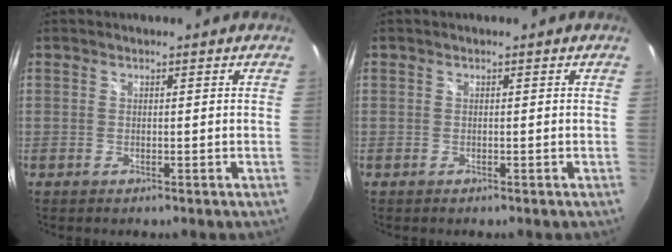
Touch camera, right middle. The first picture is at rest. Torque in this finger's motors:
{"motor_torque": [1.69, -0.45, 0.58, 0.01]}